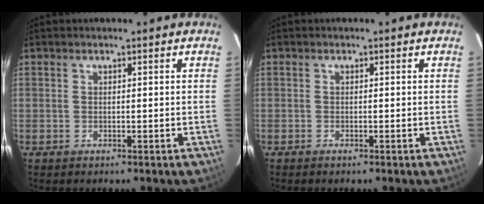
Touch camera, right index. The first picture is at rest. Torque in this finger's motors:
{"motor_torque": [0.02, 0.02, 0.08, 0.00]}